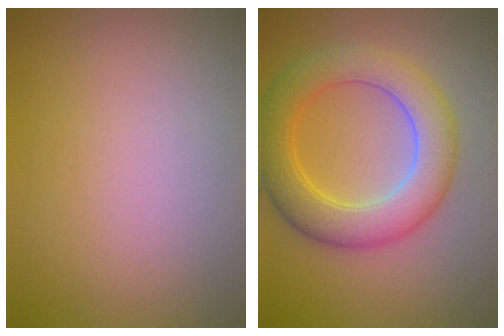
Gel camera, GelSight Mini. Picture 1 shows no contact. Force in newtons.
{"total": 6.4, "press": 6.4, "slide": 0.0}